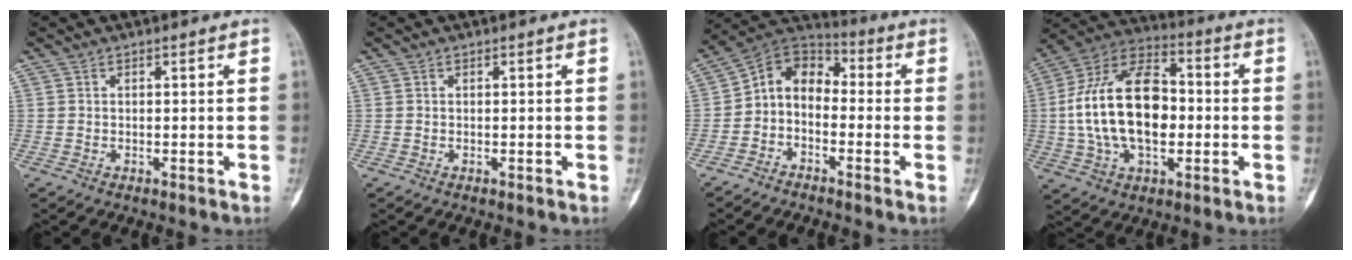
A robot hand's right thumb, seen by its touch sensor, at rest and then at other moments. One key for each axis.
{"total": 0.0}
{"total": 9.2, "fx": -1.8, "fy": 6.8, "fz": 5.9, "tx": -0.075, "ty": 0.053, "tz": -0.052}
{"total": 21.4, "fx": -0.6, "fy": 12.6, "fz": 17.2, "tx": -0.306, "ty": 0.026, "tz": -0.010}